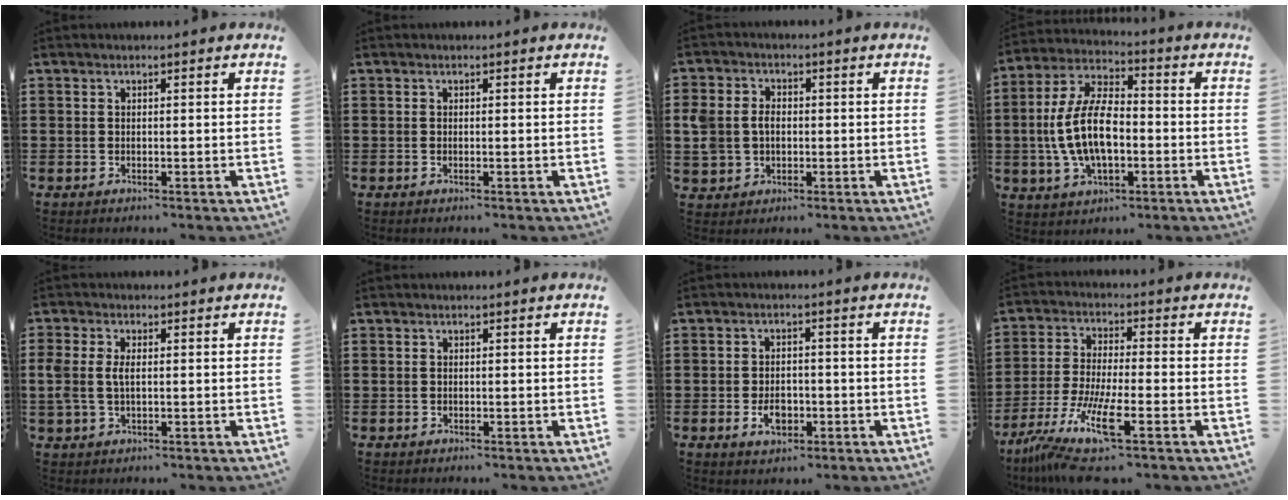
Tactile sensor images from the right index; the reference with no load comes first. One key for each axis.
{"total": 0.0}
{"total": 4.7, "fx": -0.1, "fy": 4.1, "fz": 2.4, "tx": -0.072, "ty": 0.010, "tz": -0.008}
{"total": 11.1, "fx": -1.7, "fy": 5.4, "fz": 9.6, "tx": -0.221, "ty": -0.003, "tz": -0.039}
{"total": 3.4, "fx": 0.1, "fy": 2.0, "fz": 2.8, "tx": -0.072, "ty": 0.001, "tz": -0.005}
{"total": 0.5, "fx": -0.1, "fy": 0.5, "fz": 0.0, "tx": -0.002, "ty": 0.004, "tz": -0.002}
{"total": 3.5, "fx": -1.1, "fy": 2.2, "fz": 2.5, "tx": -0.038, "ty": 0.001, "tz": -0.021}
{"total": 10.4, "fx": -6.4, "fy": 1.9, "fz": 8.0, "tx": -0.185, "ty": -0.017, "tz": -0.128}